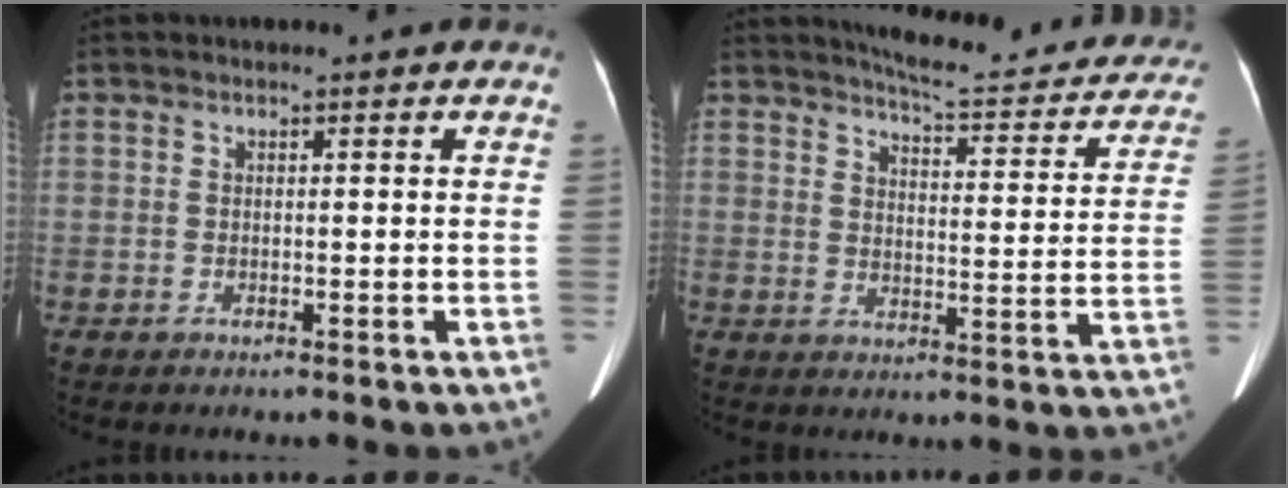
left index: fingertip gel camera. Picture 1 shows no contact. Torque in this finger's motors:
{"motor_torque": [0.83, -1.31, -0.01, 0.01]}